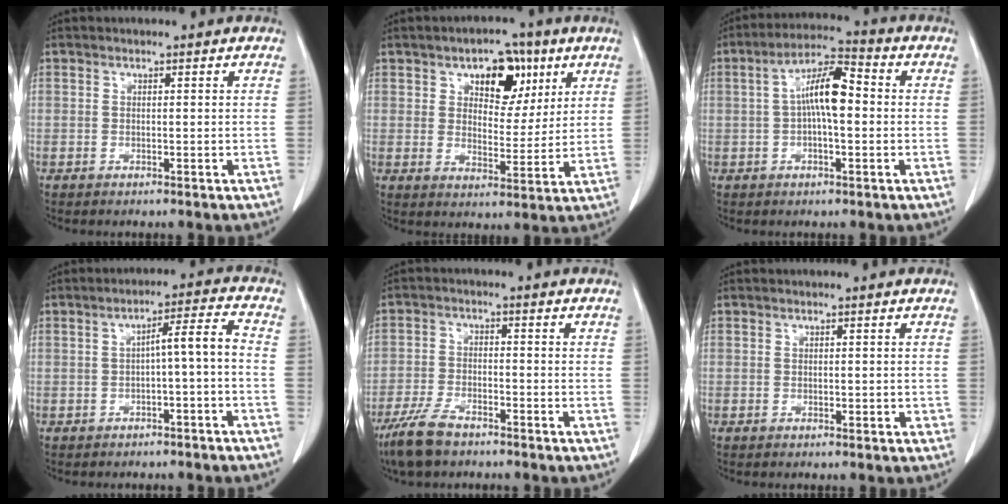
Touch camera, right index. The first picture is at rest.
{"total": 8.9, "force": [4.4, 5.2, 5.7], "torque": [-0.076, 0.016, 0.069]}
{"total": 8.4, "force": [0.3, 2.2, 8.1], "torque": [-0.155, 0.025, 0.000]}
{"total": 5.0, "force": [-1.2, 0.2, 4.9], "torque": [-0.073, 0.021, -0.015]}
{"total": 6.2, "force": [-4.7, 2.1, 3.4], "torque": [-0.080, -0.008, -0.087]}
{"total": 0.8, "force": [-0.1, 0.4, 0.6], "torque": [-0.009, 0.000, 0.000]}